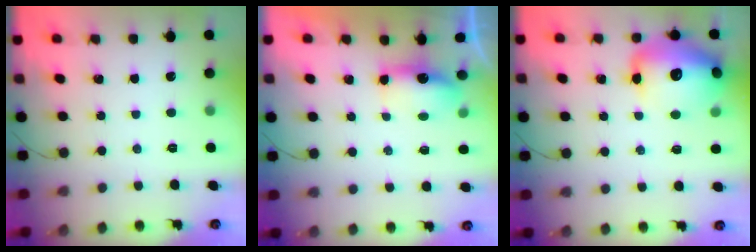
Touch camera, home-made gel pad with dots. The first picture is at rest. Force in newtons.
{"total": 6.2, "press": 6.1, "slide": 0.8}
{"total": 17.4, "press": 17.1, "slide": 3.3}